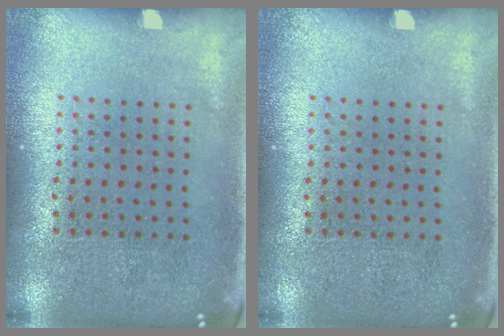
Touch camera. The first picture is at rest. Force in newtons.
{"total": 0.0}